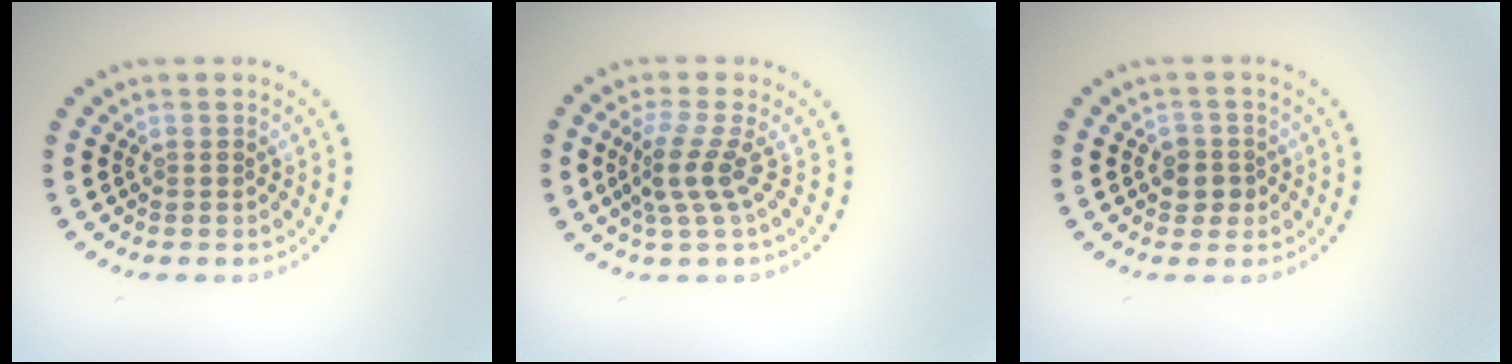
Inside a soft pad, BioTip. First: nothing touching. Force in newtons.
{"total": 2.9, "press": 1.9, "slide": 2.2}
{"total": 1.9, "press": 1.7, "slide": 0.6}